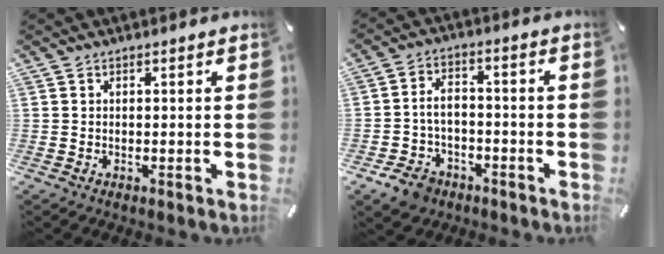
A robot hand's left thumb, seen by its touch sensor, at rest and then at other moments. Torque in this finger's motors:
{"motor_torque": [0.20, 0.74, 0.07, 0.07, 0.05]}